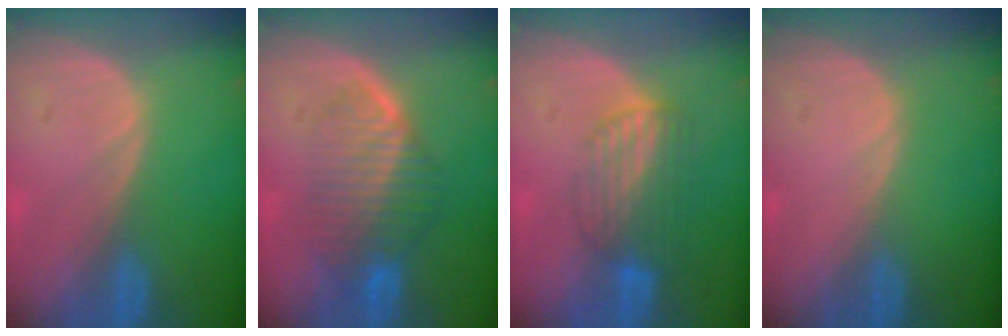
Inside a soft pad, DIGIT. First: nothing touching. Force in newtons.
{"total": 7.6, "press": 6.9, "slide": 3.2}
{"total": 6.9, "press": 5.8, "slide": 3.8}
{"total": 0.0}